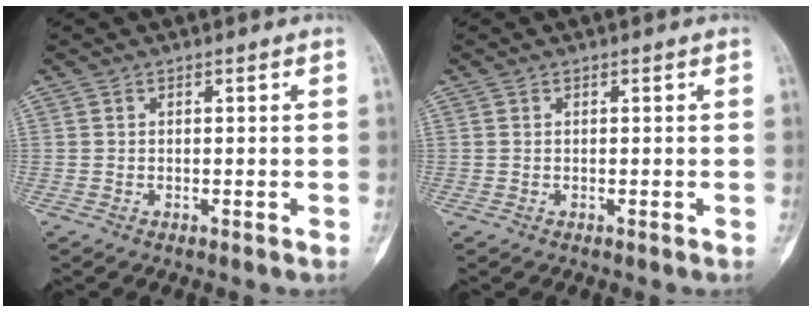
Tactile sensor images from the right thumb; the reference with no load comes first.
{"total": 0.0}